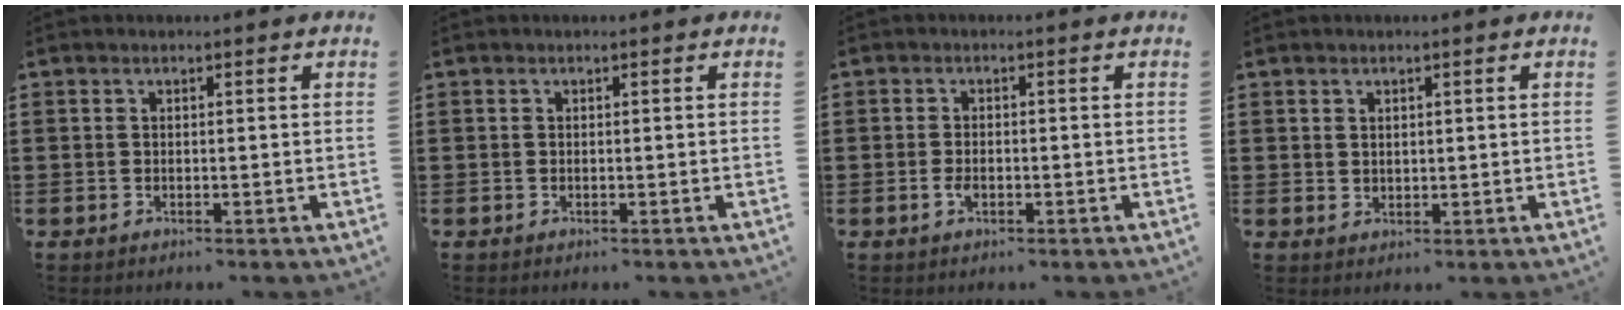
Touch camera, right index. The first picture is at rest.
{"total": 0.0}
{"total": 1.8, "force": [-0.6, 0.8, 1.5], "torque": [-0.037, -0.005, -0.013]}
{"total": 1.4, "force": [1.1, 0.8, 0.3], "torque": [-0.006, 0.003, 0.021]}